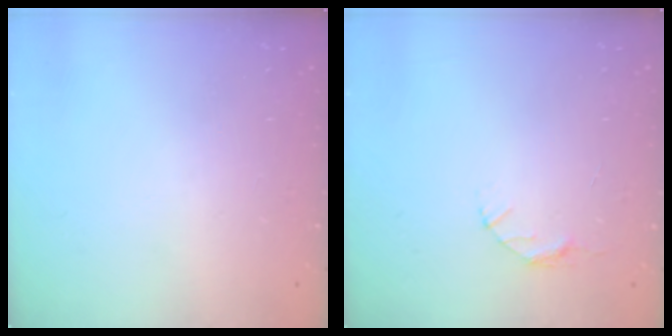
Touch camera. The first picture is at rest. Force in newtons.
{"total": 3.2, "press": 3.2, "slide": 0.4}